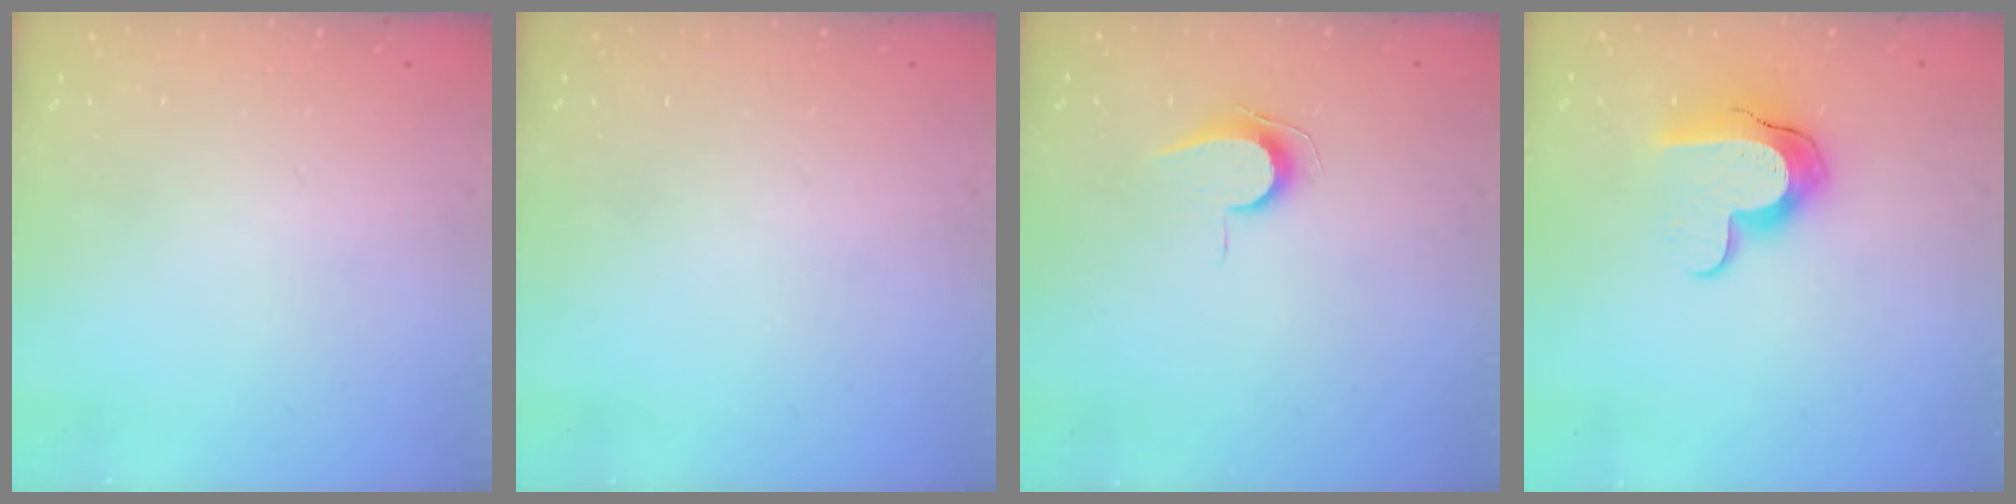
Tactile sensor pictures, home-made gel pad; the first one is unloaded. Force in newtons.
{"total": 0.0}
{"total": 6.9, "press": 6.8, "slide": 0.7}
{"total": 11.1, "press": 11.1, "slide": 0.8}